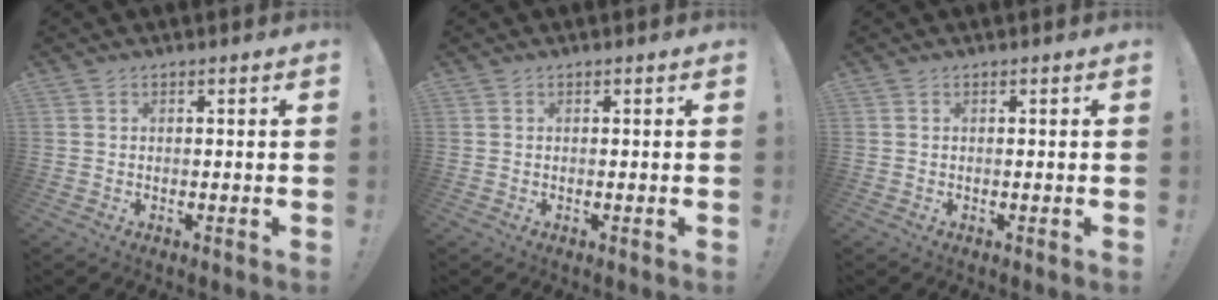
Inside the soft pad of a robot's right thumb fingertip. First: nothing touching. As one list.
[{"total": 0.0}, {"total": 0.0}]